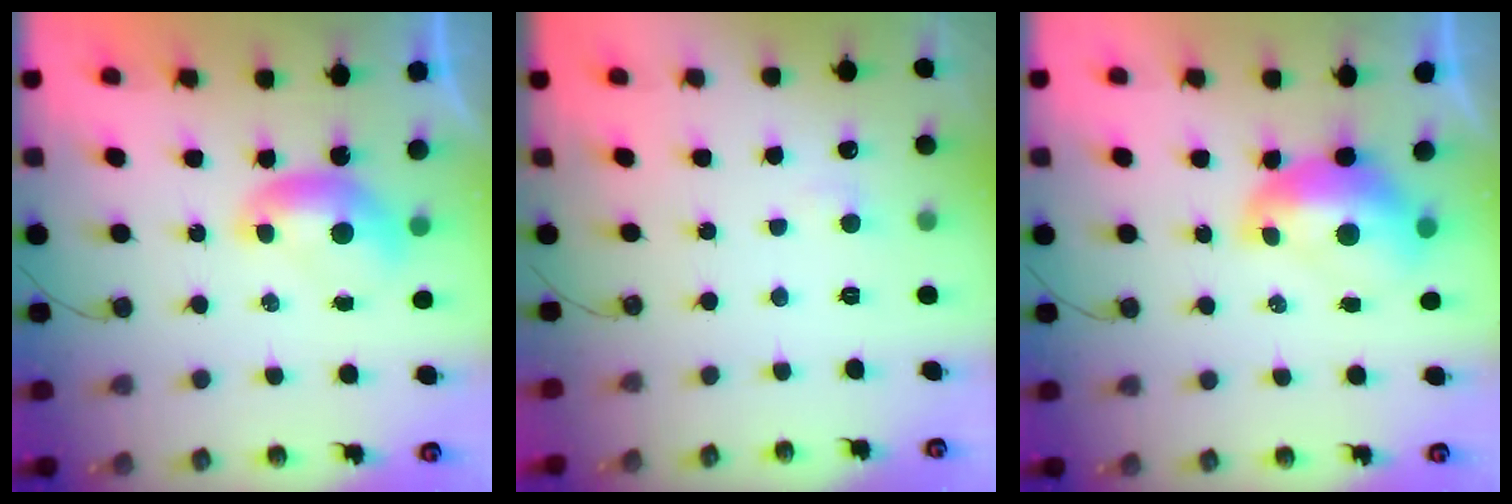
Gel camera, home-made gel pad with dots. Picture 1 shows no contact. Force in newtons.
{"total": 1.5, "press": 1.4, "slide": 0.6}
{"total": 2.8, "press": 2.7, "slide": 0.7}